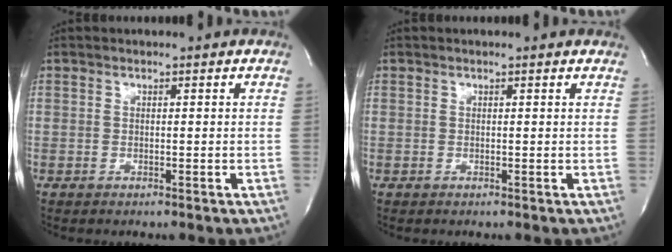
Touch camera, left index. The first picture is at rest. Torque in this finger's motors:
{"motor_torque": [0.05, -0.08, -0.02, -0.02]}